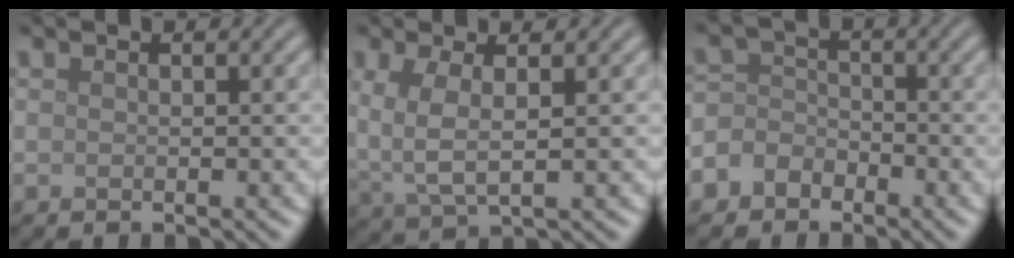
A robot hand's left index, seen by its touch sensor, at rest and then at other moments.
{"total": 3.7, "force": [0.8, 1.4, 3.4], "torque": [-0.082, -0.004, 0.014]}
{"total": 3.8, "force": [-2.1, 3.1, 0.8], "torque": [0.010, 0.007, -0.058]}